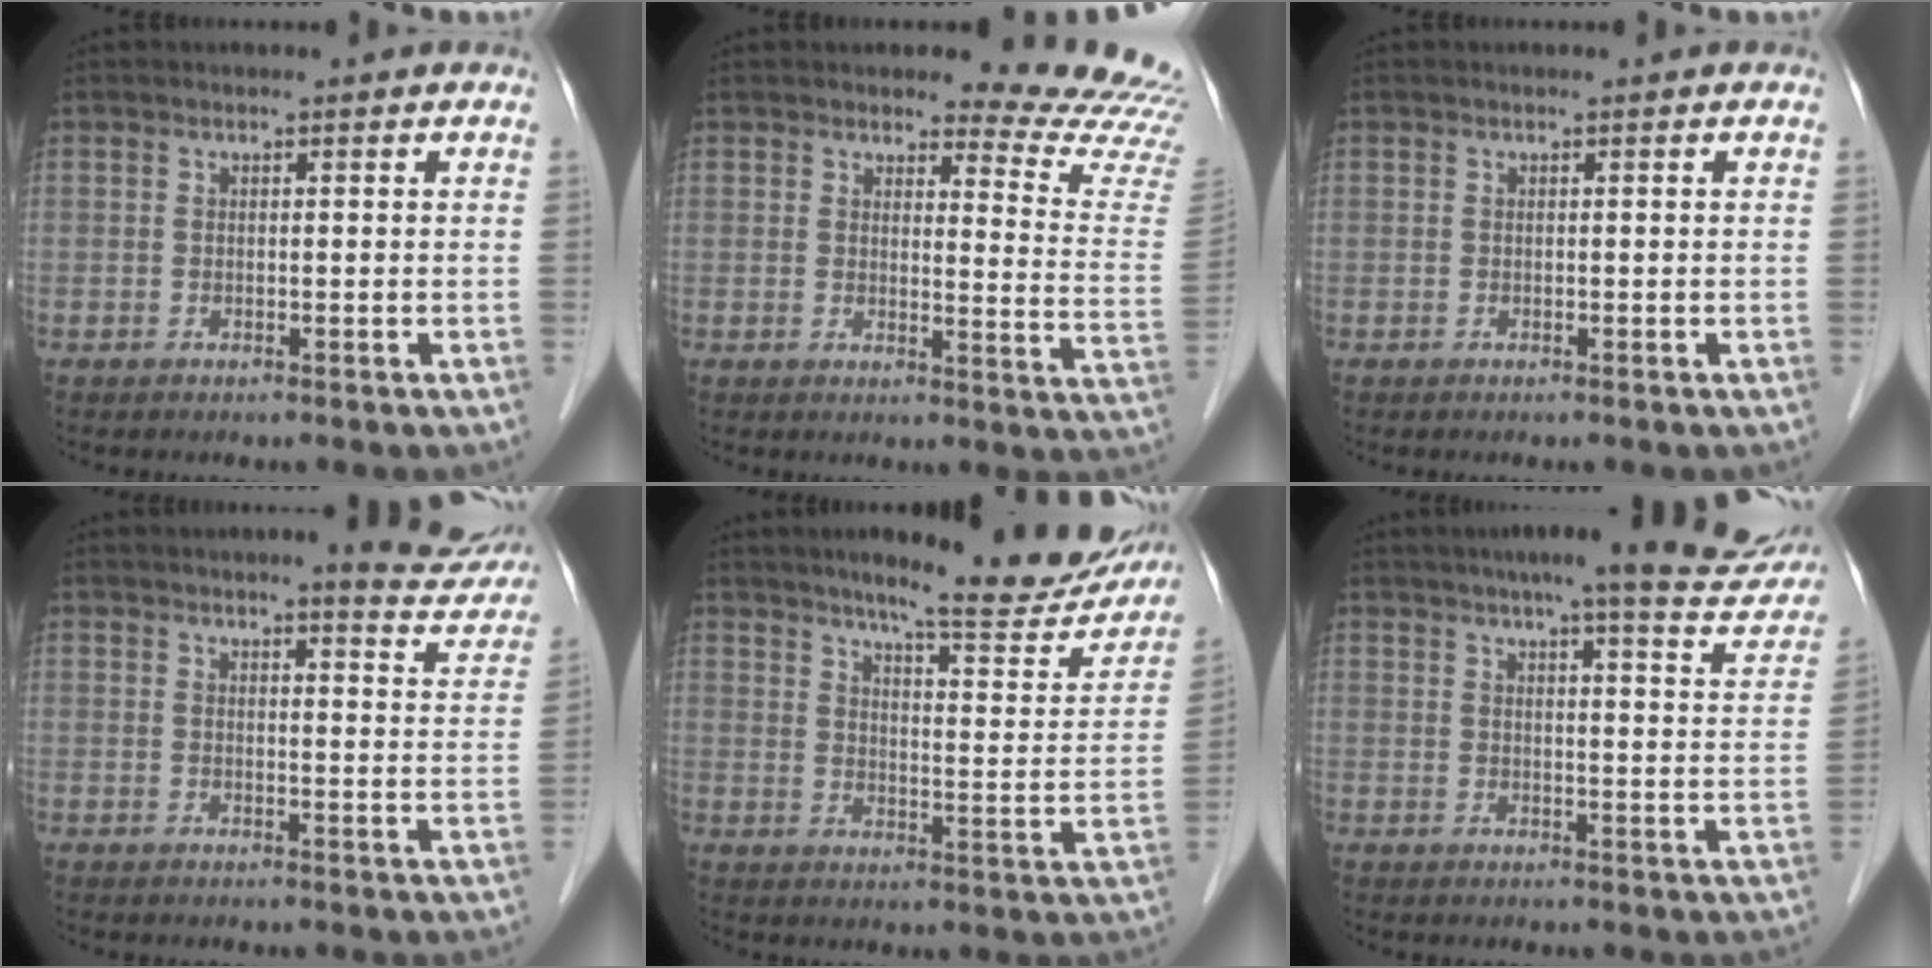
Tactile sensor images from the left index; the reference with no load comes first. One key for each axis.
{"total": 12.9, "fx": 12.7, "fy": 0.8, "fz": 2.3, "tx": -0.004, "ty": -0.122, "tz": 0.110}
{"total": 0.0}
{"total": 9.3, "fx": 8.5, "fy": 1.1, "fz": 3.8, "tx": -0.032, "ty": -0.017, "tz": 0.082}
{"total": 17.3, "fx": 15.1, "fy": 2.2, "fz": 8.1, "tx": -0.099, "ty": -0.033, "tz": 0.188}
{"total": 17.5, "fx": 15.3, "fy": 2.0, "fz": 8.2, "tx": -0.097, "ty": -0.013, "tz": 0.175}